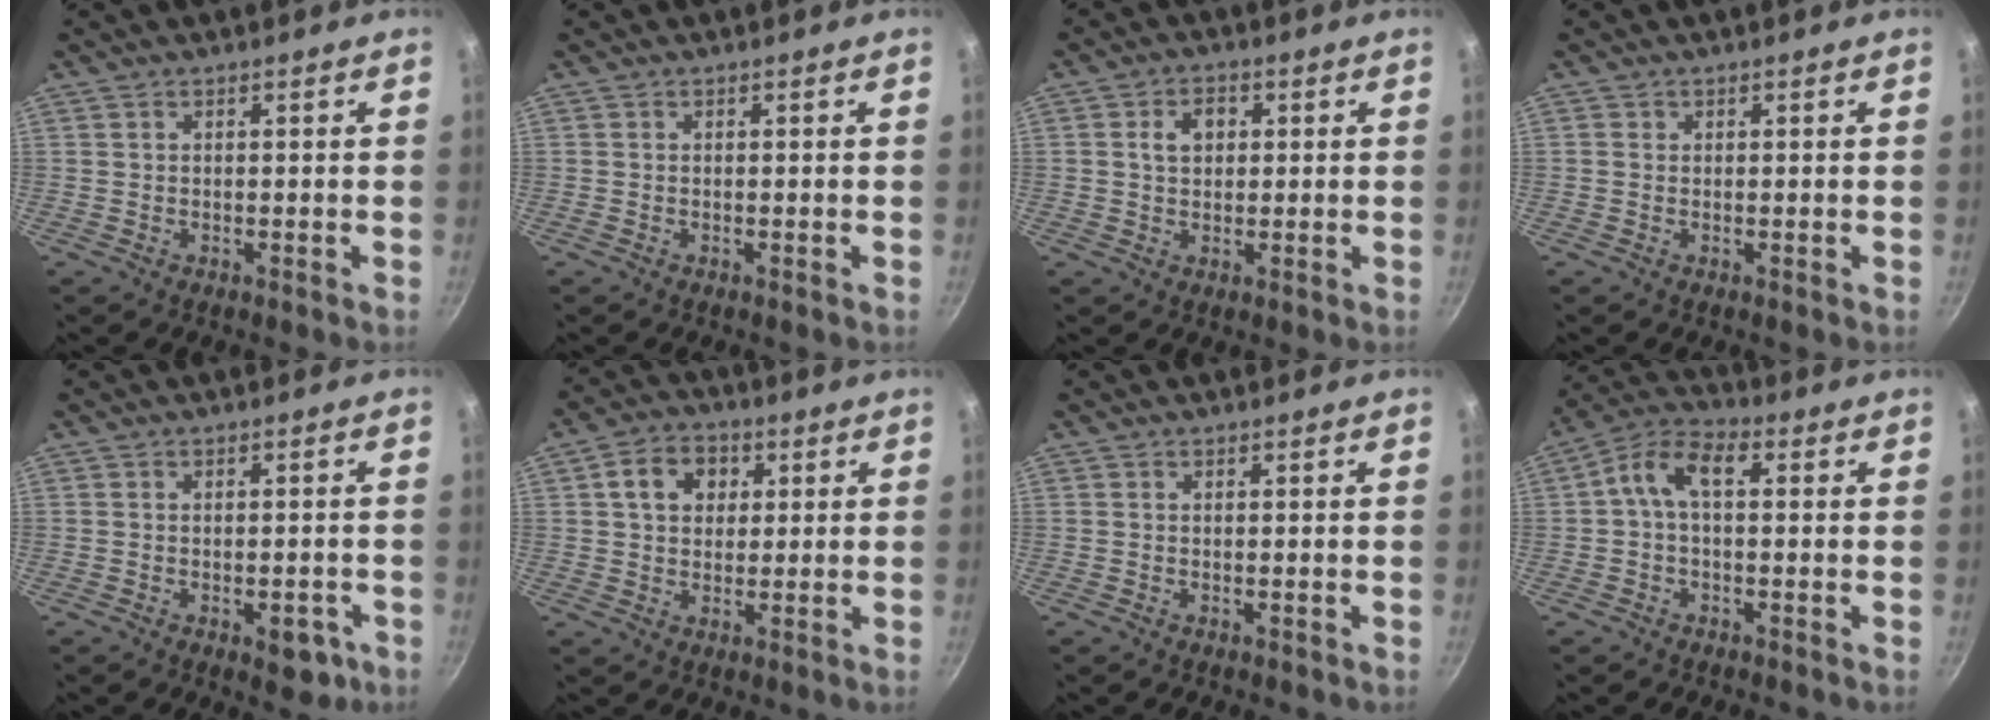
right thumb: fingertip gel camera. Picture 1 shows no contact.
{"total": 0.0}
{"total": 4.7, "force": [0.9, 3.5, 2.9], "torque": [-0.031, 0.007, 0.010]}
{"total": 0.5, "force": [0.1, 0.5, 0.1], "torque": [0.000, 0.001, -0.001]}
{"total": 5.2, "force": [-2.2, 2.7, 3.9], "torque": [-0.029, 0.014, -0.021]}
{"total": 8.0, "force": [2.4, 6.3, 4.3], "torque": [-0.049, 0.007, 0.030]}
{"total": 0.0}
{"total": 8.2, "force": [1.0, 4.8, 6.5], "torque": [-0.116, 0.029, 0.003]}